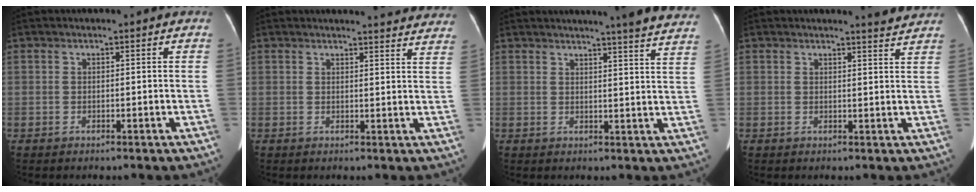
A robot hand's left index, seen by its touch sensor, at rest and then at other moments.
{"total": 12.3, "force": [11.9, 1.1, 2.6], "torque": [-0.008, -0.038, 0.109]}
{"total": 14.9, "force": [13.8, -0.6, 5.6], "torque": [-0.073, -0.053, 0.145]}
{"total": 3.5, "force": [3.3, -0.5, 0.8], "torque": [-0.016, -0.012, 0.030]}